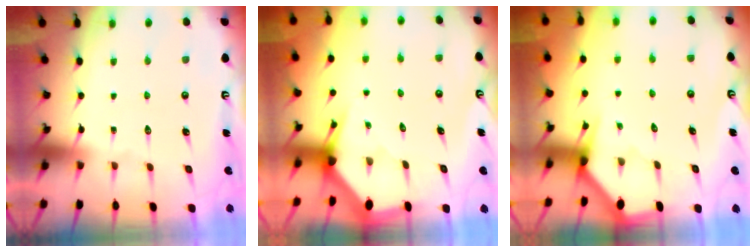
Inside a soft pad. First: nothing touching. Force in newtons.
{"total": 2.8, "press": 2.8, "slide": 0.1}
{"total": 2.9, "press": 2.9, "slide": 0.2}